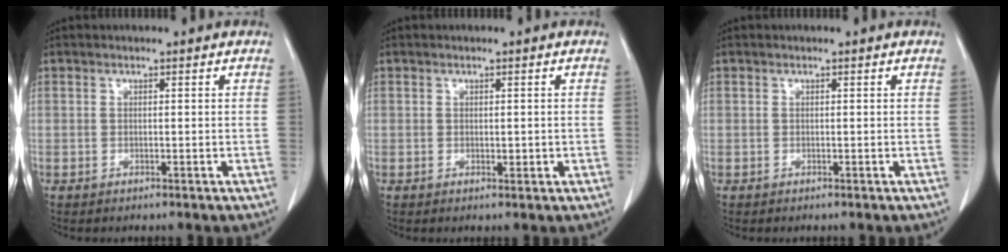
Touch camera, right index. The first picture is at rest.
{"total": 1.1, "force": [0.0, 0.5, 0.9], "torque": [-0.013, -0.003, 0.002]}
{"total": 0.0}